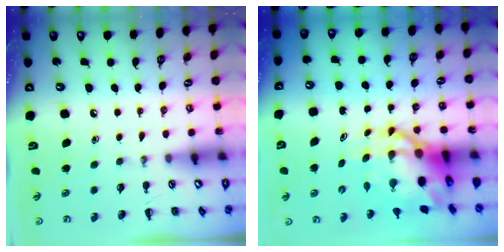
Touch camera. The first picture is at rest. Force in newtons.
{"total": 11.5, "press": 11.1, "slide": 2.9}